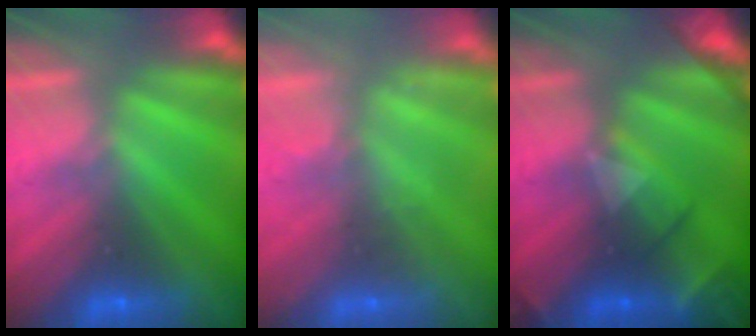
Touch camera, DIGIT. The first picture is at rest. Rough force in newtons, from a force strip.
{"total": 2.3}
{"total": 2.6}